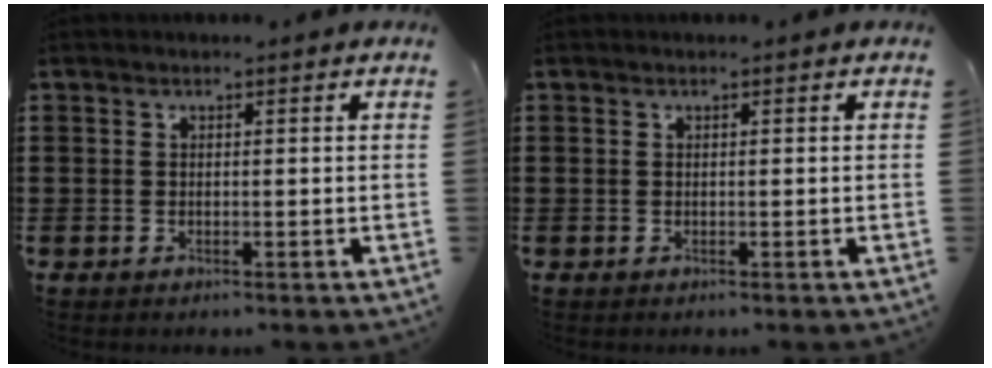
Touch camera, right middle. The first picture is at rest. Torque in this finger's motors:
{"motor_torque": [-0.02, 0.01, 0.06, -0.01]}